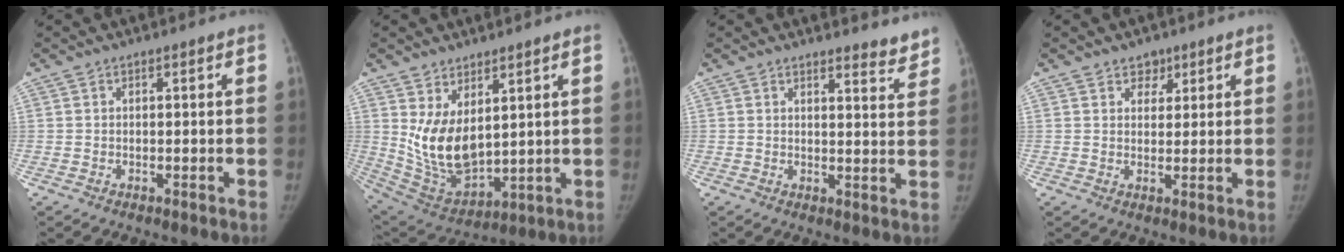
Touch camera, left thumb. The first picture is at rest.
{"total": 12.0, "force": [3.7, 6.6, 9.3], "torque": [-0.153, -0.032, 0.098]}
{"total": 5.1, "force": [4.8, 1.2, 1.3], "torque": [0.003, -0.040, 0.050]}
{"total": 3.2, "force": [2.2, 2.2, 0.9], "torque": [0.010, -0.013, 0.032]}